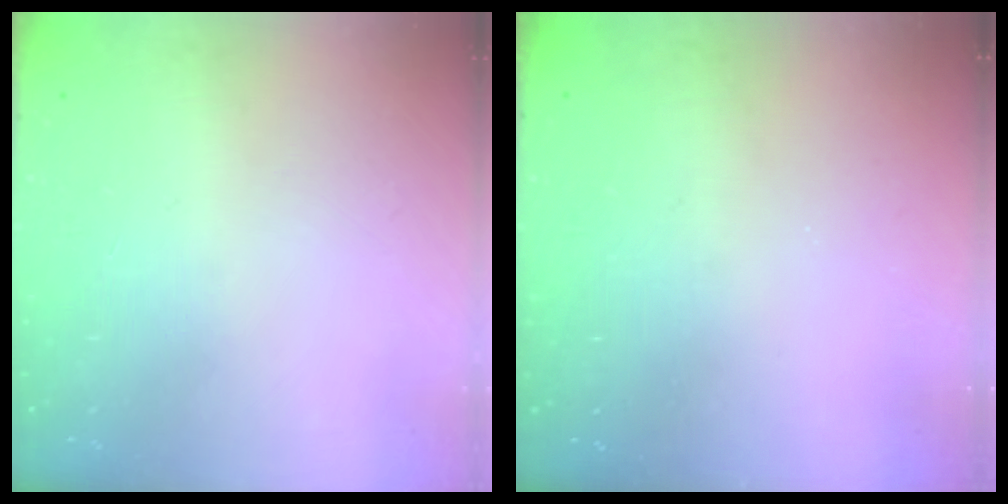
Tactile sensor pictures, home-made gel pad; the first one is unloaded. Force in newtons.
{"total": 3.1, "press": 3.1, "slide": 0.1}